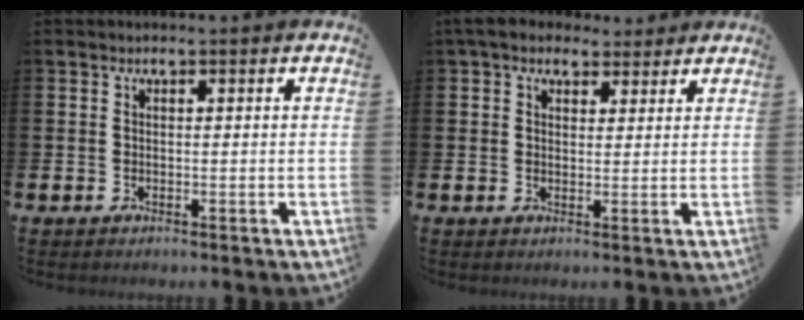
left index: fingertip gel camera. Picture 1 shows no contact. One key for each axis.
{"total": 5.1, "fx": 4.3, "fy": 2.6, "fz": 1.1, "tx": -0.025, "ty": -0.012, "tz": 0.077}